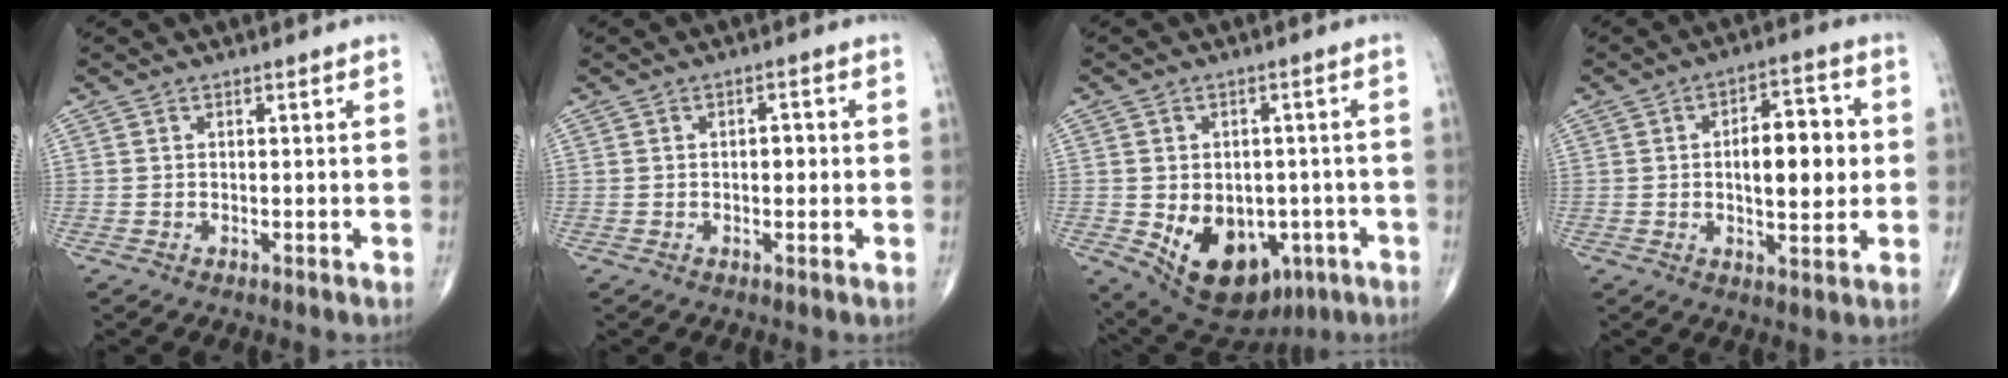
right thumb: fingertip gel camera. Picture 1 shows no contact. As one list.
[{"total": 2.4, "force": [-0.1, 1.3, 2.0], "torque": [-0.021, 0.004, -0.005]}, {"total": 14.9, "force": [-4.8, 10.4, 9.6], "torque": [-0.121, 0.011, -0.047]}, {"total": 11.3, "force": [0.6, 5.2, 10.0], "torque": [-0.122, 0.008, 0.007]}]